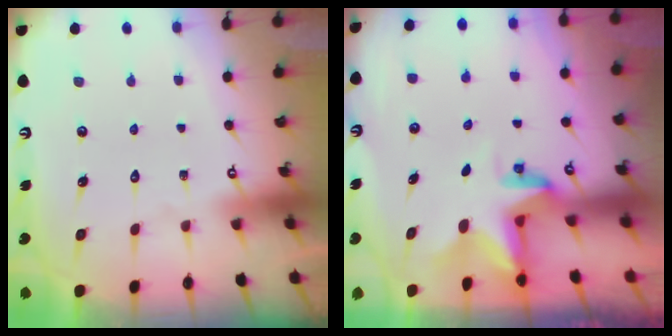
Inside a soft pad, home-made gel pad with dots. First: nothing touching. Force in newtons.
{"total": 3.0, "press": 3.0, "slide": 0.1}